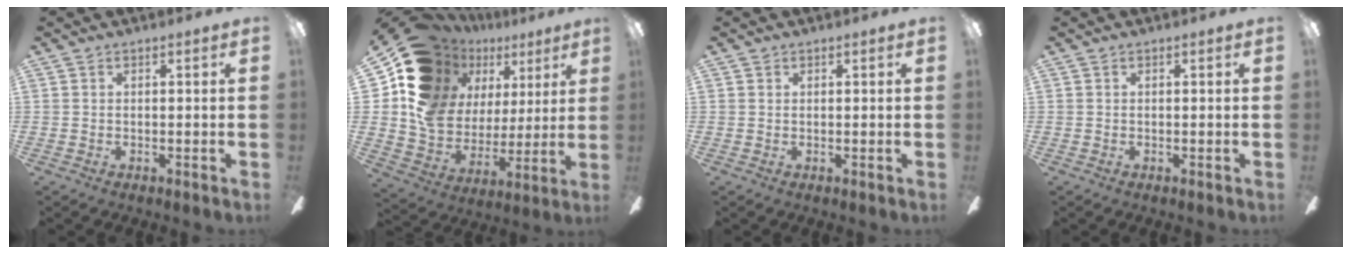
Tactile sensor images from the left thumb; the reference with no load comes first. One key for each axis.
{"total": 15.9, "fx": 8.4, "fy": 11.9, "fz": 6.3, "tx": -0.125, "ty": -0.070, "tz": 0.167}
{"total": 0.8, "fx": 0.4, "fy": 0.7, "fz": 0.1, "tx": -0.001, "ty": 0.003, "tz": 0.007}
{"total": 0.0}